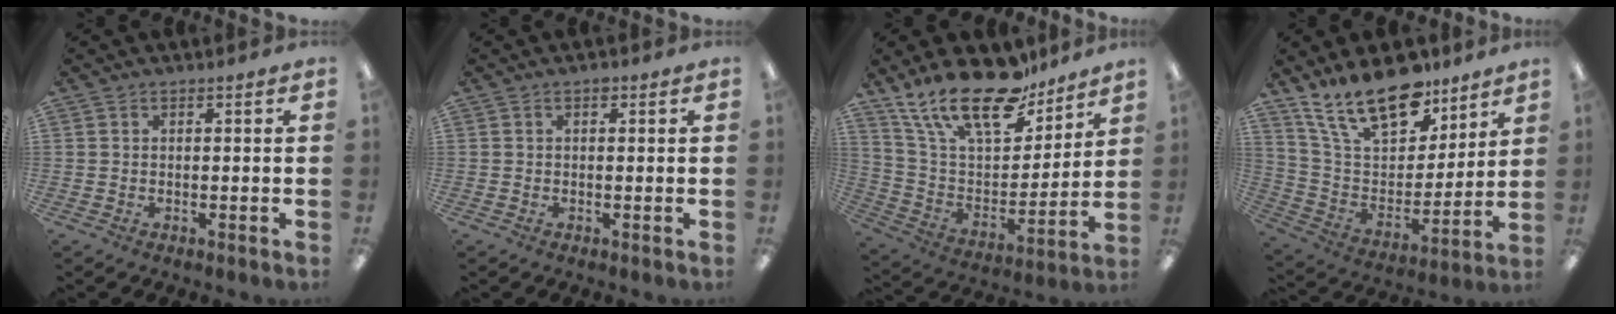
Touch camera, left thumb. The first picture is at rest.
{"total": 0.8, "force": [0.5, 0.5, 0.4], "torque": [-0.001, 0.000, 0.007]}
{"total": 22.2, "force": [16.7, 8.6, 11.8], "torque": [-0.230, -0.103, 0.296]}
{"total": 20.8, "force": [15.0, 9.6, 10.8], "torque": [-0.203, -0.081, 0.272]}